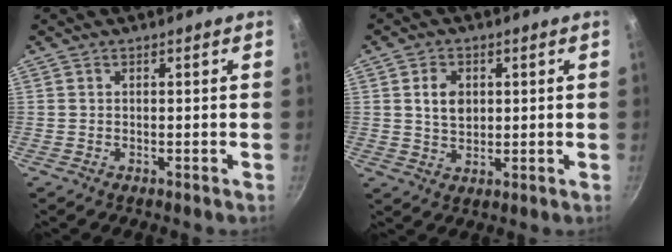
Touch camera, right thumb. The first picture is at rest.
{"total": 5.3, "force": [1.2, 3.9, 3.5], "torque": [-0.046, -0.004, 0.024]}